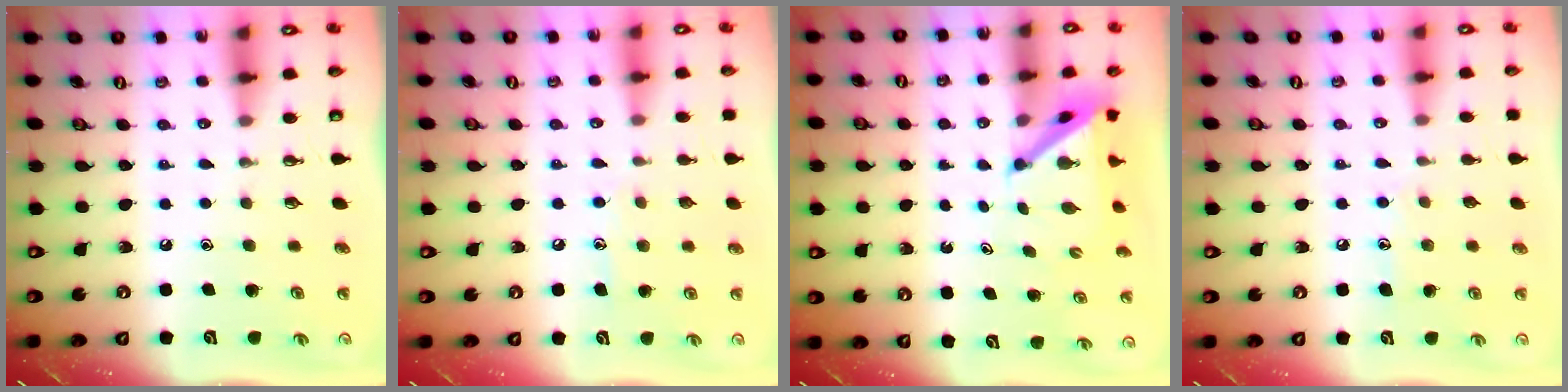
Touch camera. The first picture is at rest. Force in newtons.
{"total": 6.1, "press": 6.1, "slide": 0.3}
{"total": 4.3, "press": 4.3, "slide": 0.4}
{"total": 6.0, "press": 6.0, "slide": 0.7}